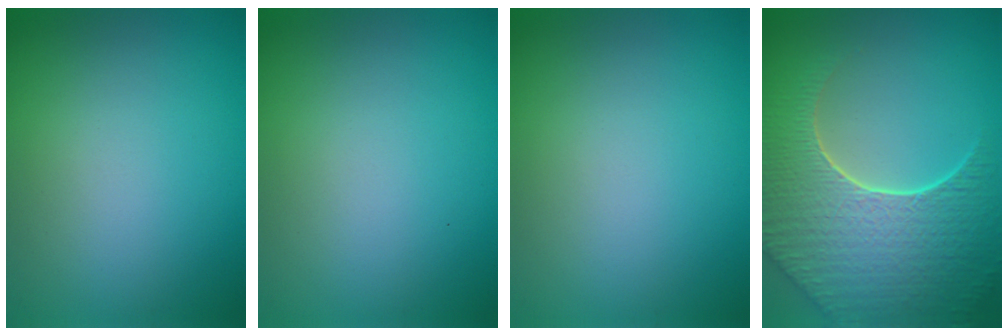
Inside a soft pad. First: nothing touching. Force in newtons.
{"total": 0.0}
{"total": 0.0}
{"total": 8.8, "press": 6.3, "slide": 6.1}